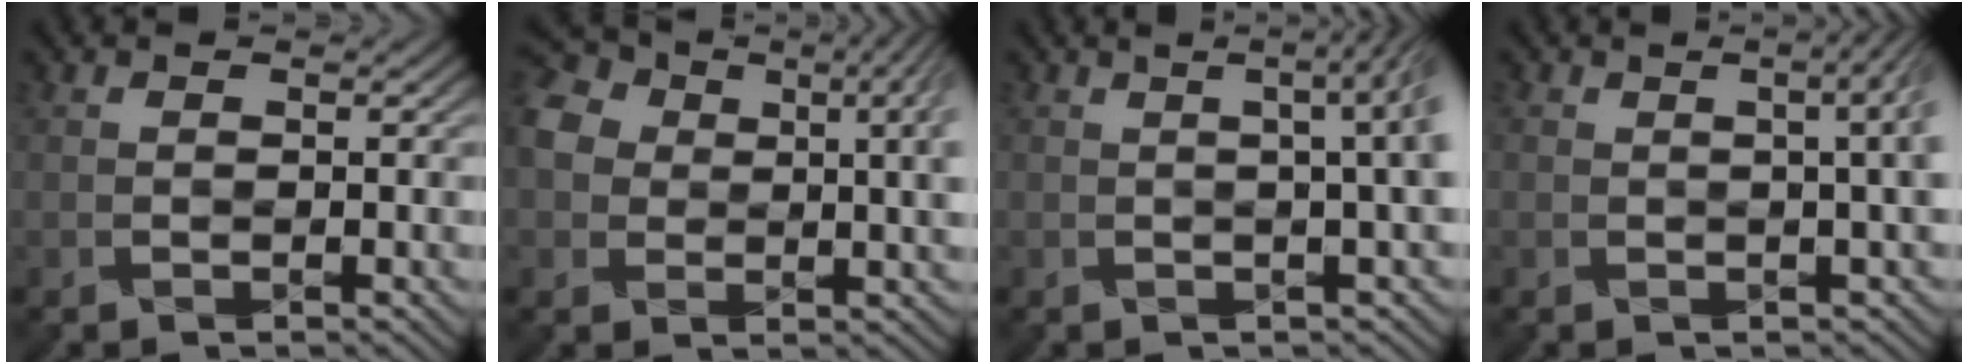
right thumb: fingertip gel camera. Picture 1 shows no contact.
{"total": 10.8, "force": [2.2, 7.5, 7.5], "torque": [-0.153, -0.005, 0.050]}
{"total": 8.2, "force": [0.9, 2.7, 7.7], "torque": [-0.049, 0.036, -0.003]}
{"total": 5.7, "force": [0.8, 1.9, 5.3], "torque": [-0.041, 0.020, 0.003]}